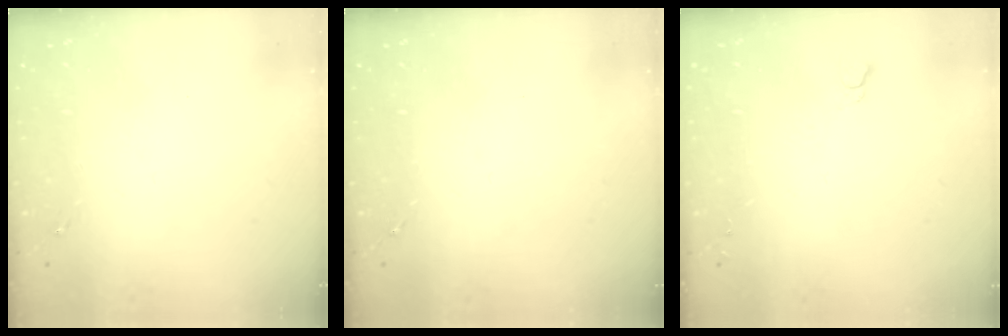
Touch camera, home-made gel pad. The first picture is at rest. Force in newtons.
{"total": 0.0}
{"total": 2.7, "press": 2.7, "slide": 0.3}